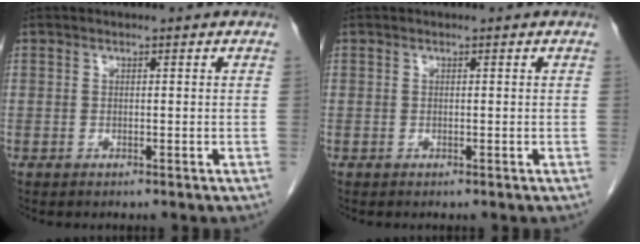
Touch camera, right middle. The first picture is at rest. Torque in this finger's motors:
{"motor_torque": [-0.10, -0.03, -0.11, -0.01]}